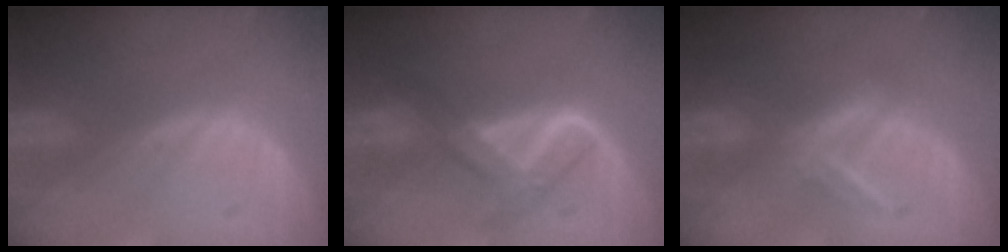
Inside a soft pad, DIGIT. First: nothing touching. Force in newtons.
{"total": 5.8, "press": 5.8, "slide": 0.2}
{"total": 5.6, "press": 5.4, "slide": 1.1}